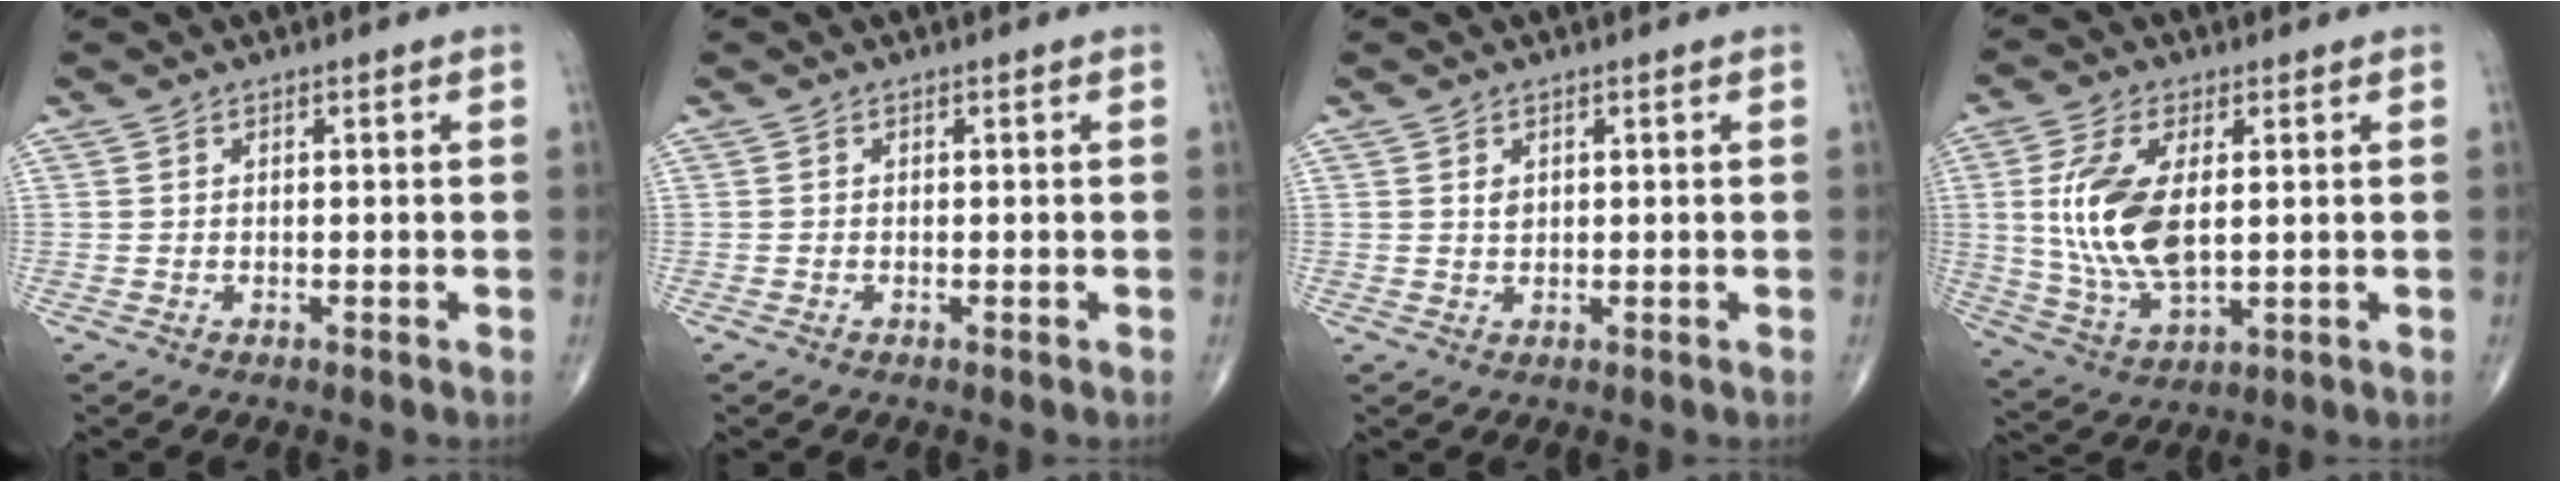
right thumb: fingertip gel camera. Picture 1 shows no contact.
{"total": 0.0}
{"total": 1.3, "force": [0.5, 0.9, 0.8], "torque": [-0.006, -0.004, 0.010]}
{"total": 13.9, "force": [1.6, 6.8, 11.9], "torque": [-0.247, -0.011, 0.039]}